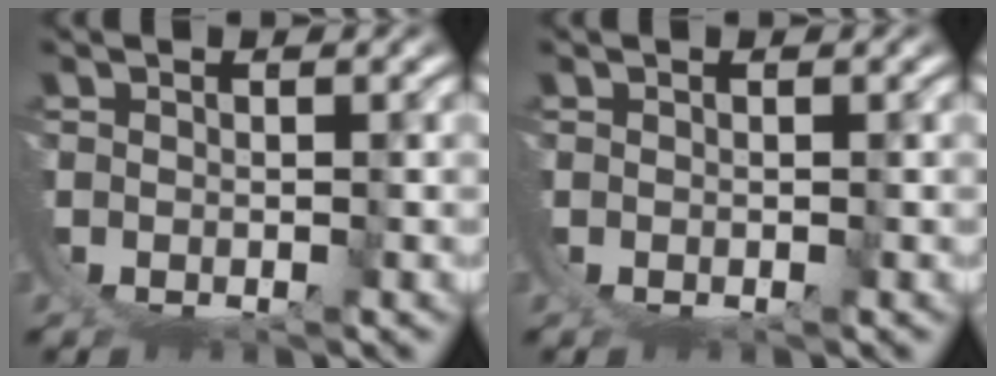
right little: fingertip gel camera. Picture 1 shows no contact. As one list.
[{"total": 0.0}]